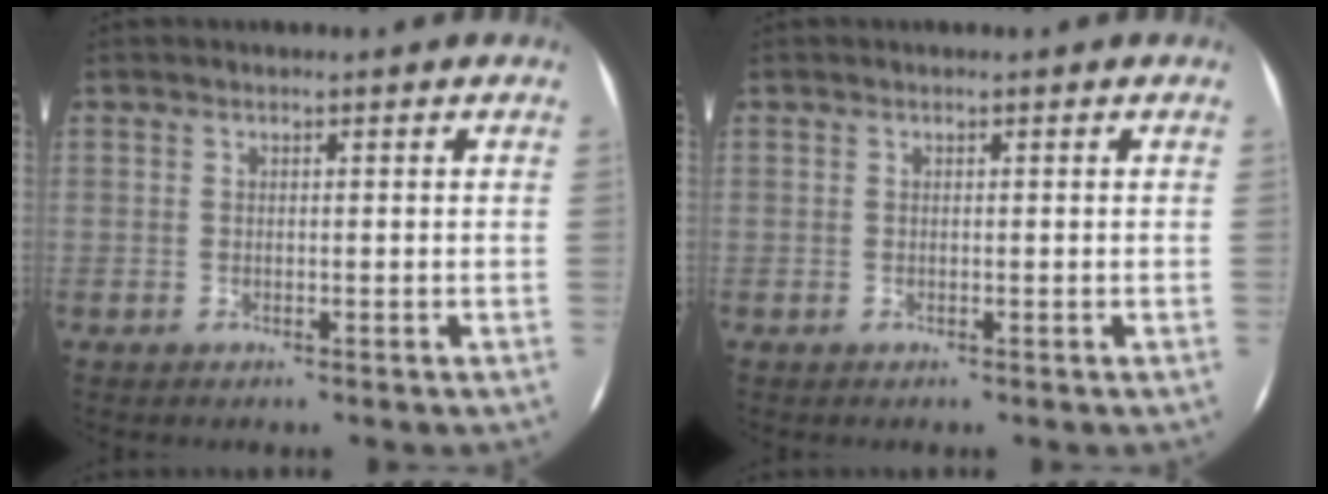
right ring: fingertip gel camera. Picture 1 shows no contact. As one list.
[{"total": 0.0}]